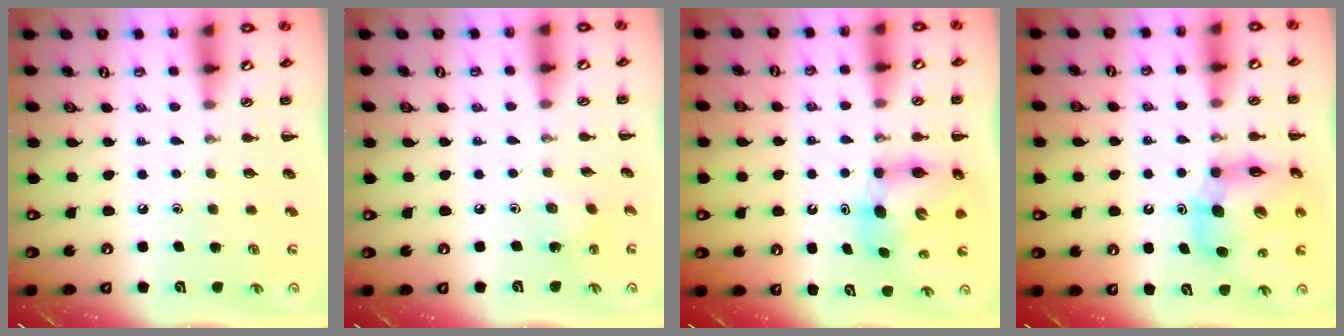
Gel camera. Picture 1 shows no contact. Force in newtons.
{"total": 1.8, "press": 1.7, "slide": 0.7}
{"total": 6.4, "press": 6.3, "slide": 0.9}
{"total": 10.6, "press": 10.3, "slide": 2.6}